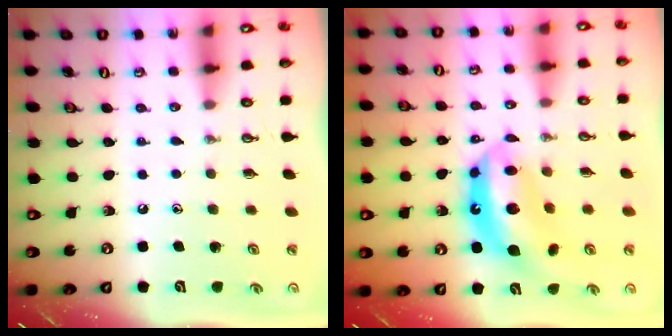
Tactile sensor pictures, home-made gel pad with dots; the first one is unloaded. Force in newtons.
{"total": 13.4, "press": 13.4, "slide": 0.9}